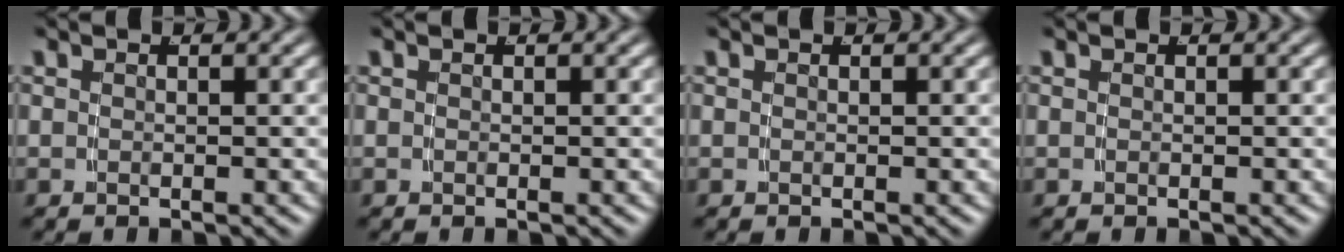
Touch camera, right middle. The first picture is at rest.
{"total": 0.0}
{"total": 0.0}
{"total": 0.0}